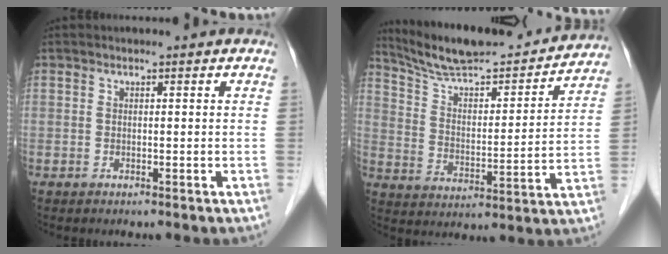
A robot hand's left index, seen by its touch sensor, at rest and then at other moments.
{"total": 20.4, "force": [18.8, 2.5, 7.3], "torque": [-0.116, -0.004, 0.281]}